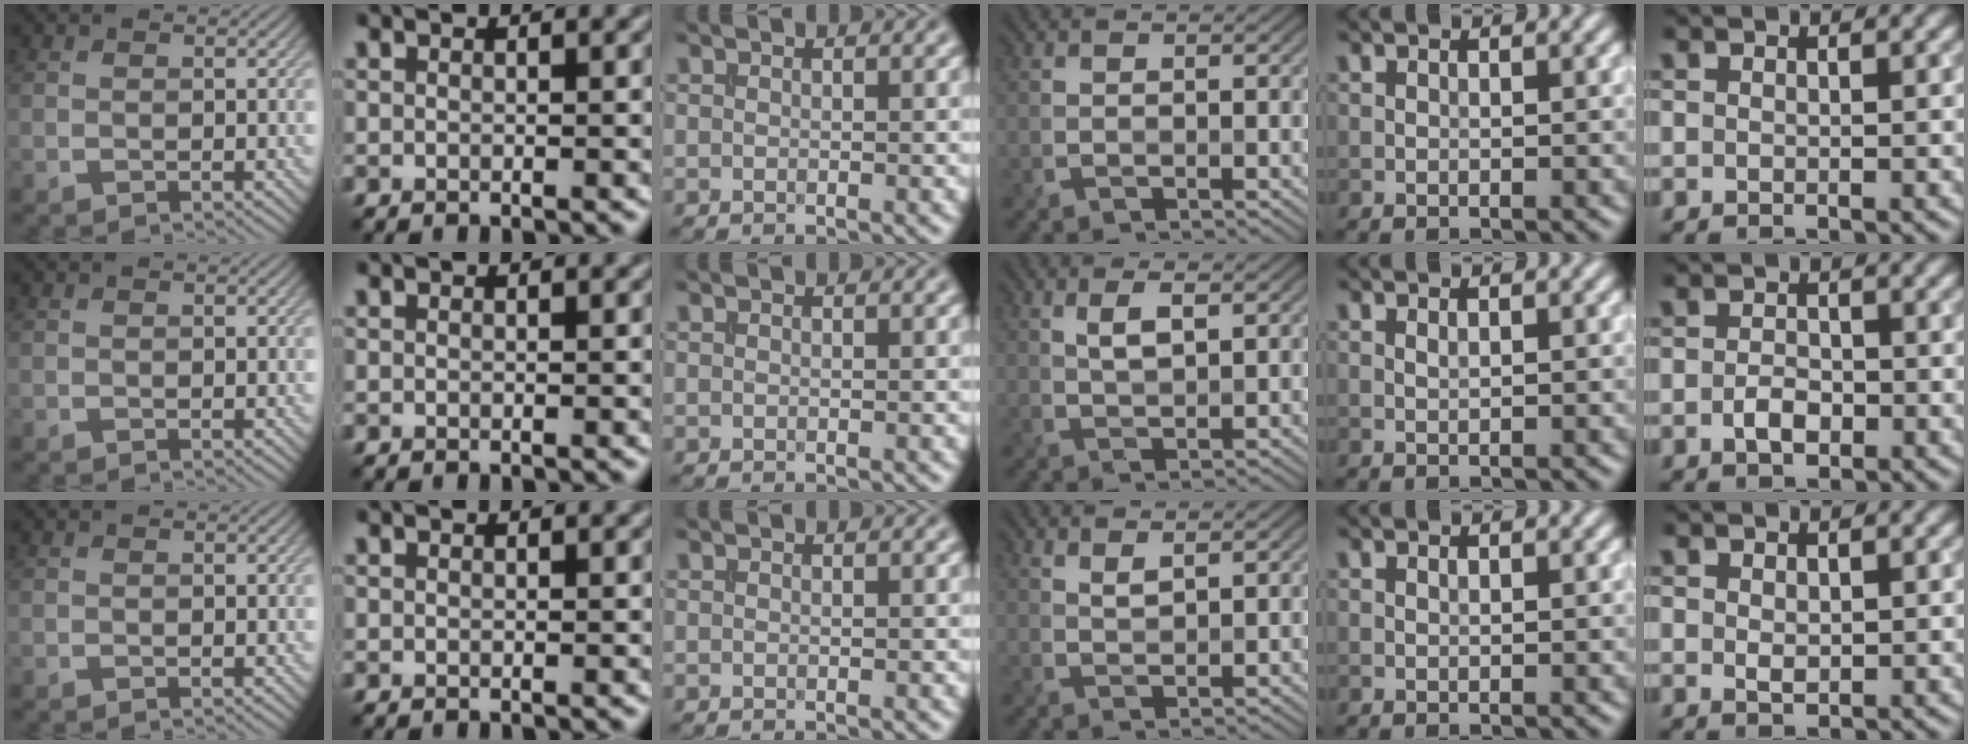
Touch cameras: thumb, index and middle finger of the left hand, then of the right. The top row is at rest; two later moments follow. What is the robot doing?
{"motion": "extract", "object": "file holder"}